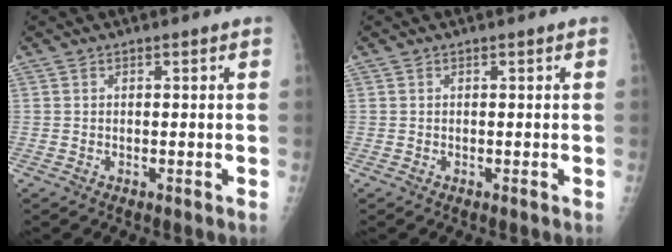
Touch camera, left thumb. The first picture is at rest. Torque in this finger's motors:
{"motor_torque": [-0.02, 0.02, -0.03, 0.00, 0.00]}